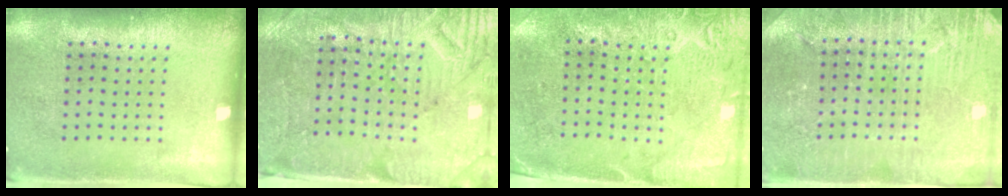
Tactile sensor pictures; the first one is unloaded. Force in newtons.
{"total": 3.7, "press": 3.5, "slide": 1.2}
{"total": 2.8, "press": 2.4, "slide": 1.4}
{"total": 3.7, "press": 3.6, "slide": 0.9}